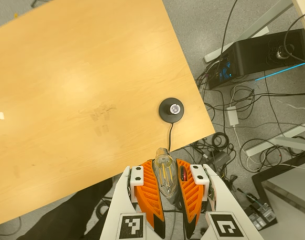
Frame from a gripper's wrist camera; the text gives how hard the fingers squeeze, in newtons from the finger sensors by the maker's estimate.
{"total": 19.2, "left": 23.8, "right": 14.5}